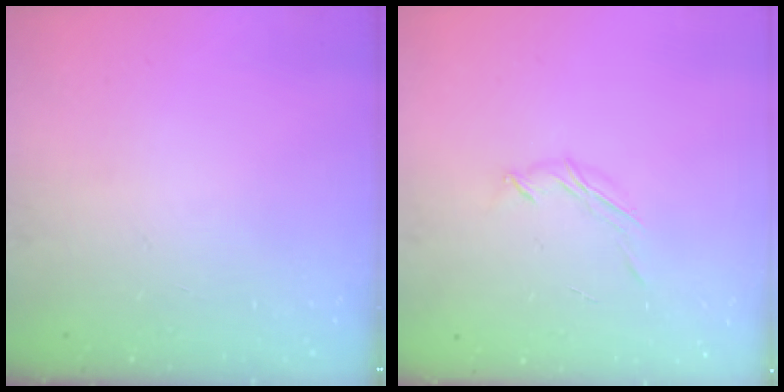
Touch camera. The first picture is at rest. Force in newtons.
{"total": 3.6, "press": 3.5, "slide": 0.8}